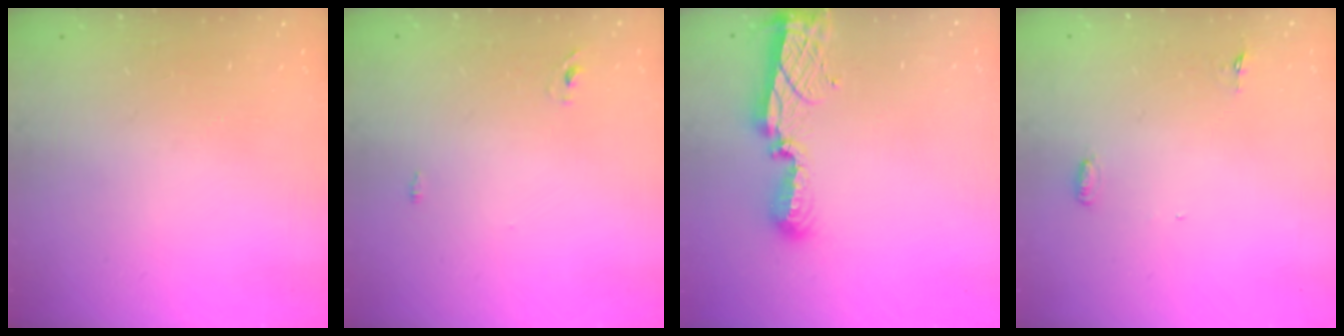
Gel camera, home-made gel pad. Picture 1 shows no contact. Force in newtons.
{"total": 2.4, "press": 2.2, "slide": 1.0}
{"total": 8.4, "press": 8.4, "slide": 0.8}
{"total": 3.0, "press": 2.8, "slide": 0.9}